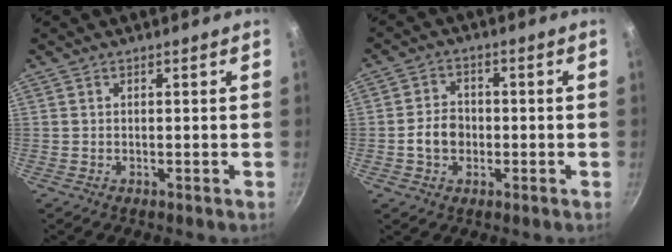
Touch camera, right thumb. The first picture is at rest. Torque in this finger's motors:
{"motor_torque": [0.78, 1.08, 0.60, -0.77, 0.00]}